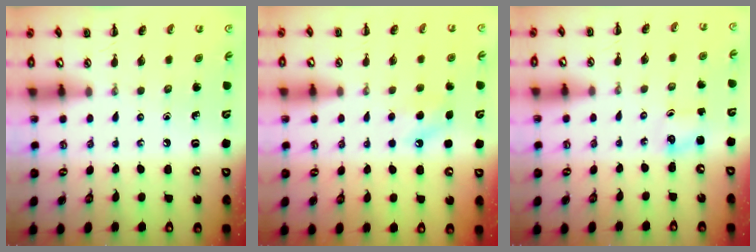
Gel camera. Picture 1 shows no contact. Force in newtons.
{"total": 6.8, "press": 6.7, "slide": 1.5}
{"total": 1.2, "press": 1.2, "slide": 0.2}